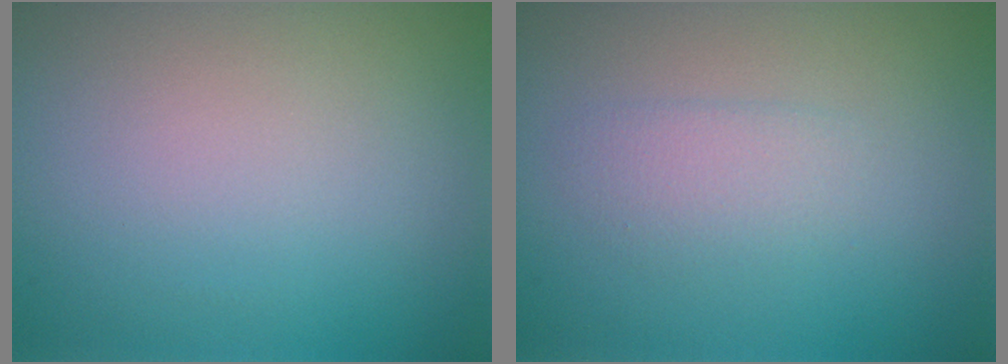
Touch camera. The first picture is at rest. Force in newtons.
{"total": 1.7, "press": 1.7, "slide": 0.1}